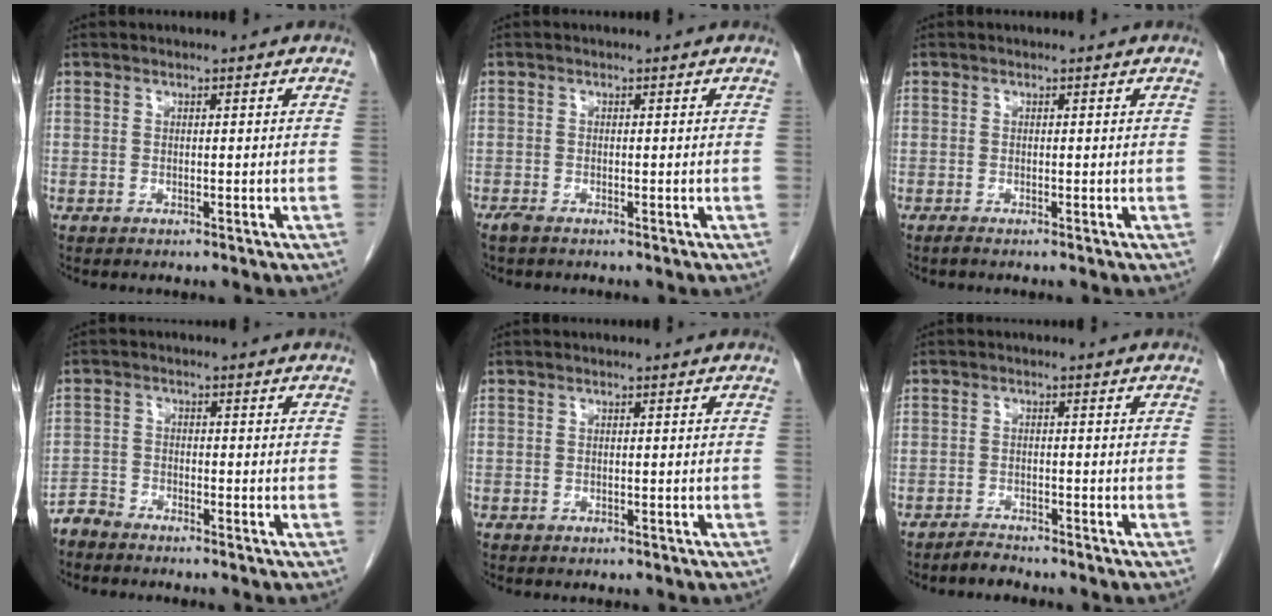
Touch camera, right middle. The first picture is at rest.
{"total": 1.5, "force": [-1.2, 0.4, 0.7], "torque": [-0.021, -0.005, -0.020]}
{"total": 0.6, "force": [-0.4, -0.1, 0.3], "torque": [-0.008, -0.001, -0.009]}
{"total": 2.5, "force": [-2.4, 0.2, -0.2], "torque": [0.014, -0.007, -0.049]}
{"total": 0.0}
{"total": 1.8, "force": [-1.8, 0.1, 0.1], "torque": [0.000, -0.005, -0.029]}